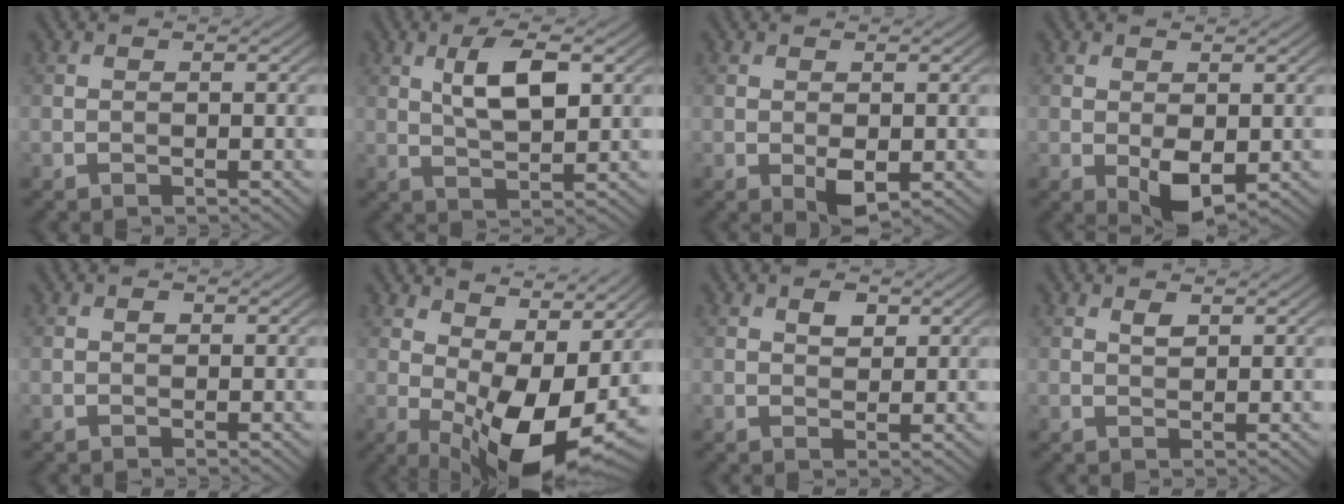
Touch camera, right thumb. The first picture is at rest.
{"total": 6.5, "force": [2.0, 2.4, 5.7], "torque": [-0.106, 0.001, 0.038]}
{"total": 2.4, "force": [-0.4, 1.2, 2.0], "torque": [-0.034, -0.005, -0.005]}
{"total": 4.0, "force": [-0.6, 2.2, 3.3], "torque": [-0.060, -0.006, -0.006]}
{"total": 0.7, "force": [0.2, 0.5, 0.4], "torque": [-0.005, -0.002, 0.002]}
{"total": 14.0, "force": [2.1, 6.5, 12.3], "torque": [-0.192, 0.001, 0.044]}
{"total": 2.2, "force": [1.1, 1.4, 1.3], "torque": [-0.020, 0.000, 0.019]}
{"total": 1.3, "force": [0.8, 0.7, 0.8], "torque": [-0.016, -0.002, 0.016]}